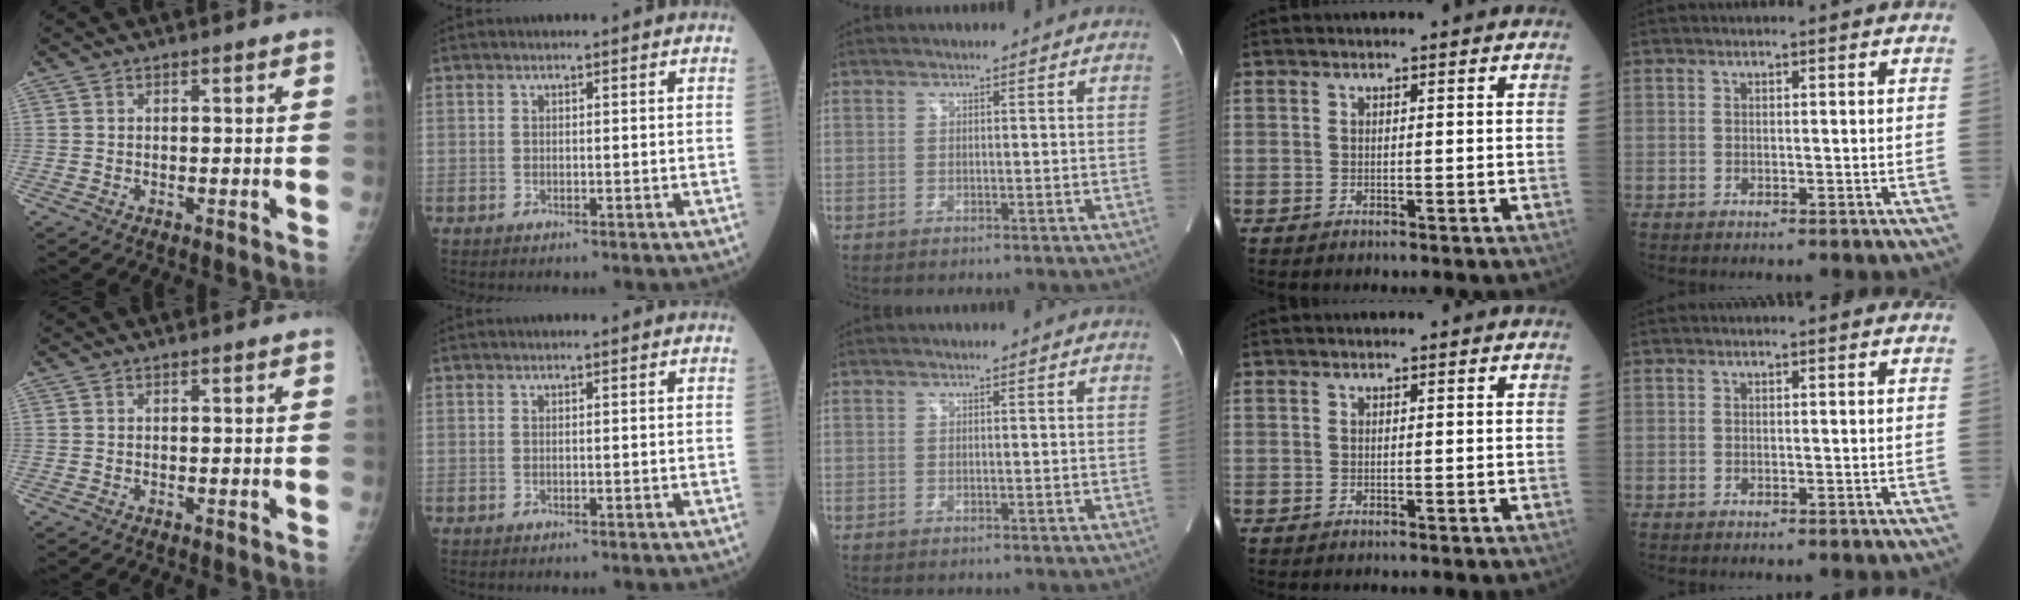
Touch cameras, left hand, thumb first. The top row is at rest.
{}